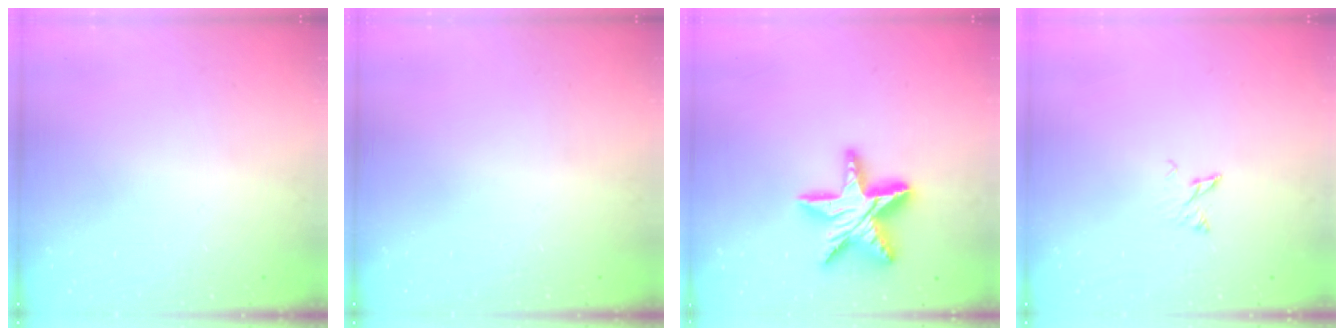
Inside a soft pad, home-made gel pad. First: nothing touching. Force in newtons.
{"total": 0.0}
{"total": 17.4, "press": 17.3, "slide": 1.8}
{"total": 2.6, "press": 2.6, "slide": 0.4}